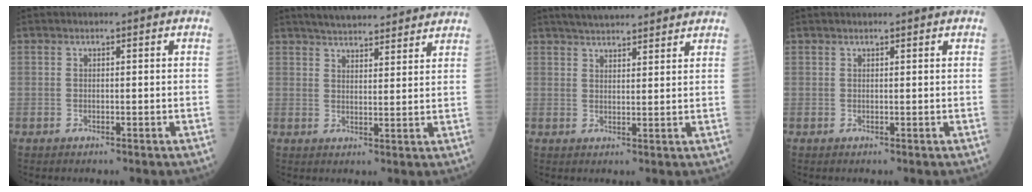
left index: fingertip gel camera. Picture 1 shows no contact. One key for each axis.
{"total": 13.5, "fx": 12.2, "fy": 2.5, "fz": 5.2, "tx": -0.070, "ty": 0.023, "tz": 0.166}
{"total": 10.9, "fx": 9.8, "fy": 1.8, "fz": 4.4, "tx": -0.065, "ty": 0.025, "tz": 0.137}
{"total": 1.8, "fx": 1.7, "fy": 0.2, "fz": 0.7, "tx": -0.006, "ty": 0.016, "tz": 0.020}